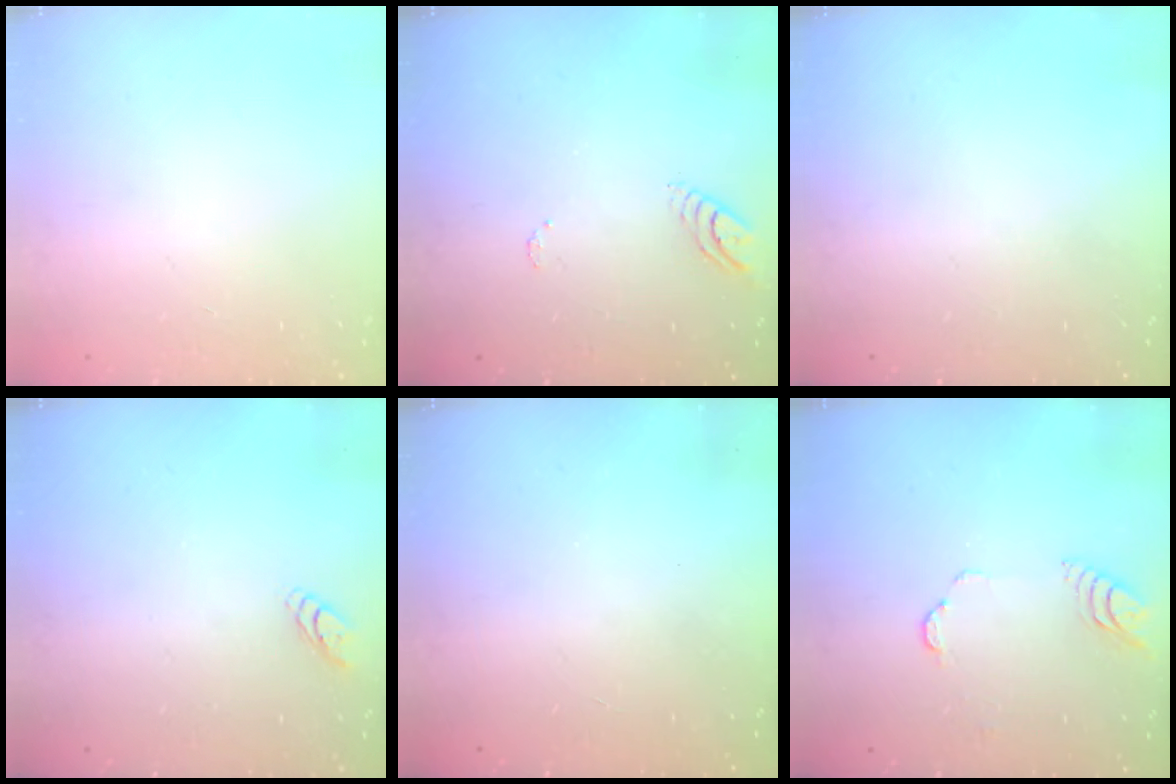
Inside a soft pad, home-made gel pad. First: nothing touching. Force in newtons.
{"total": 3.7, "press": 3.7, "slide": 0.3}
{"total": 0.0}
{"total": 2.8, "press": 2.8, "slide": 0.3}
{"total": 0.0}
{"total": 4.2, "press": 4.2, "slide": 0.4}